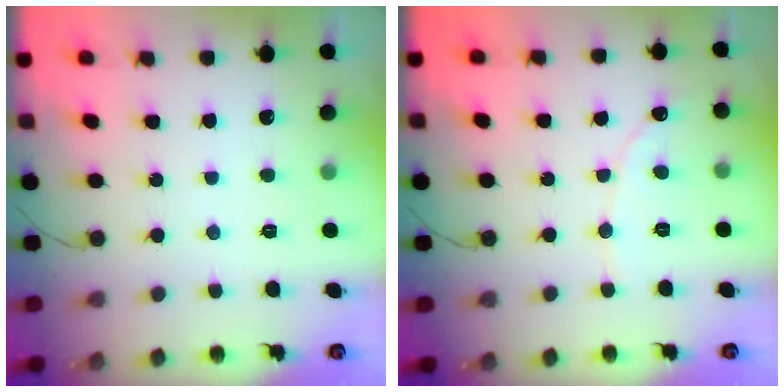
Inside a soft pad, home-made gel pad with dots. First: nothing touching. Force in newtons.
{"total": 2.3, "press": 2.3, "slide": 0.2}